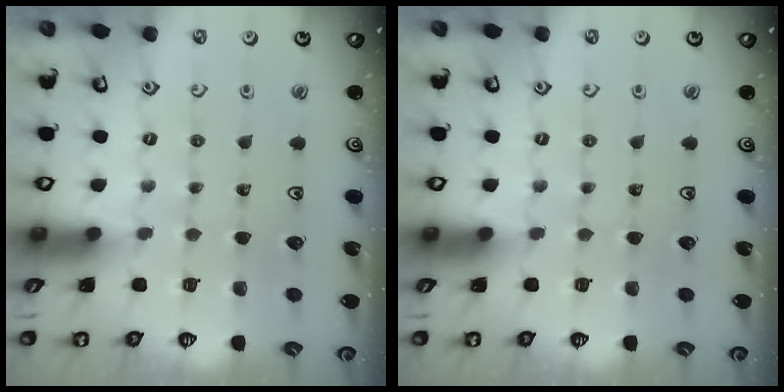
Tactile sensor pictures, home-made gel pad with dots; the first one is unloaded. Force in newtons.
{"total": 0.0}